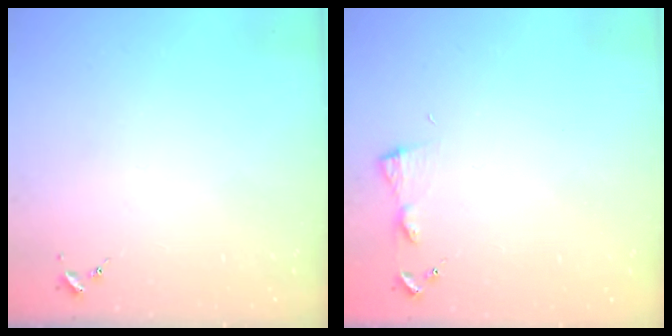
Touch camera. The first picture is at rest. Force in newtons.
{"total": 4.2, "press": 4.2, "slide": 0.5}